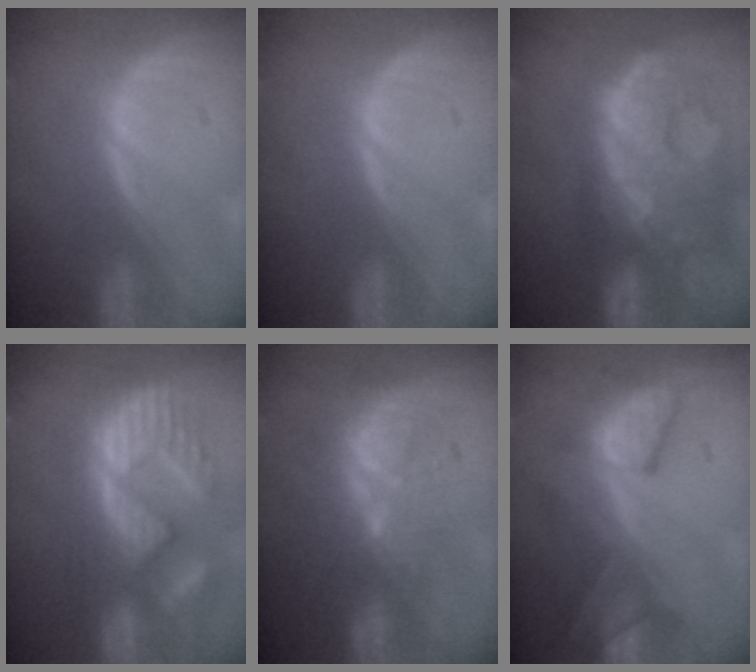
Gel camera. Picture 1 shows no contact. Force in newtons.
{"total": 0.0}
{"total": 14.2, "press": 11.5, "slide": 8.3}
{"total": 12.6, "press": 11.8, "slide": 4.4}
{"total": 10.1, "press": 9.0, "slide": 4.5}
{"total": 8.7, "press": 8.2, "slide": 2.8}